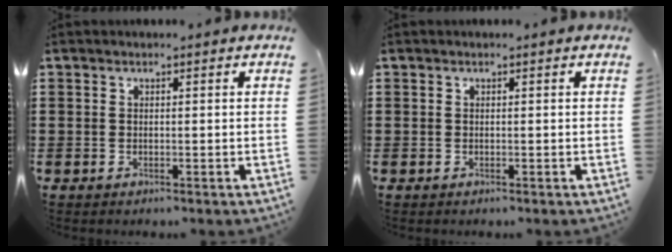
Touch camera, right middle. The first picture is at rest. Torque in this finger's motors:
{"motor_torque": [-2.14, 0.00, 0.07, -0.01]}